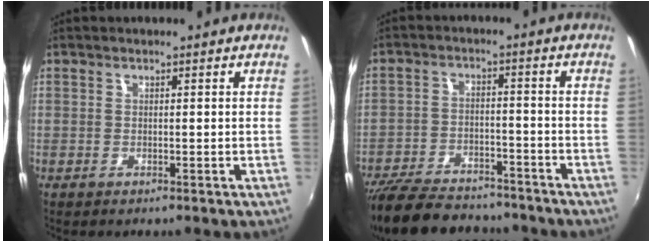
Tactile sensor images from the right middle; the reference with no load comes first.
{"total": 18.7, "force": [-15.7, 6.5, 7.8], "torque": [-0.178, -0.013, -0.239]}